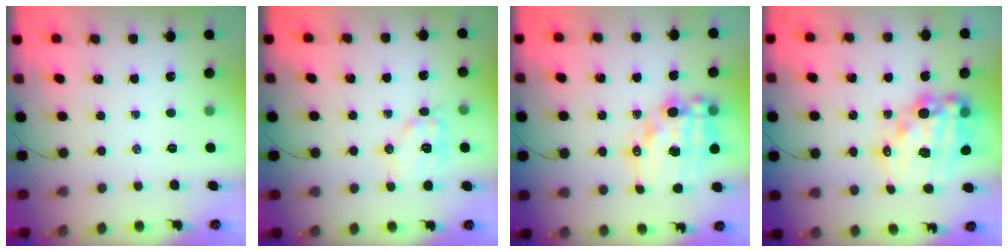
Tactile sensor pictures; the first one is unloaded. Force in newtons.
{"total": 10.7, "press": 10.7, "slide": 0.4}
{"total": 16.0, "press": 15.6, "slide": 3.5}
{"total": 17.5, "press": 17.0, "slide": 4.2}